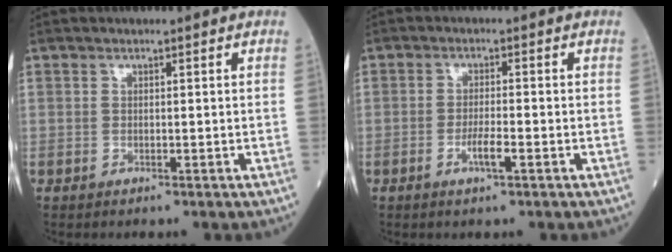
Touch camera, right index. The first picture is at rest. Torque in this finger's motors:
{"motor_torque": [0.48, -0.20, 0.23, 0.07]}